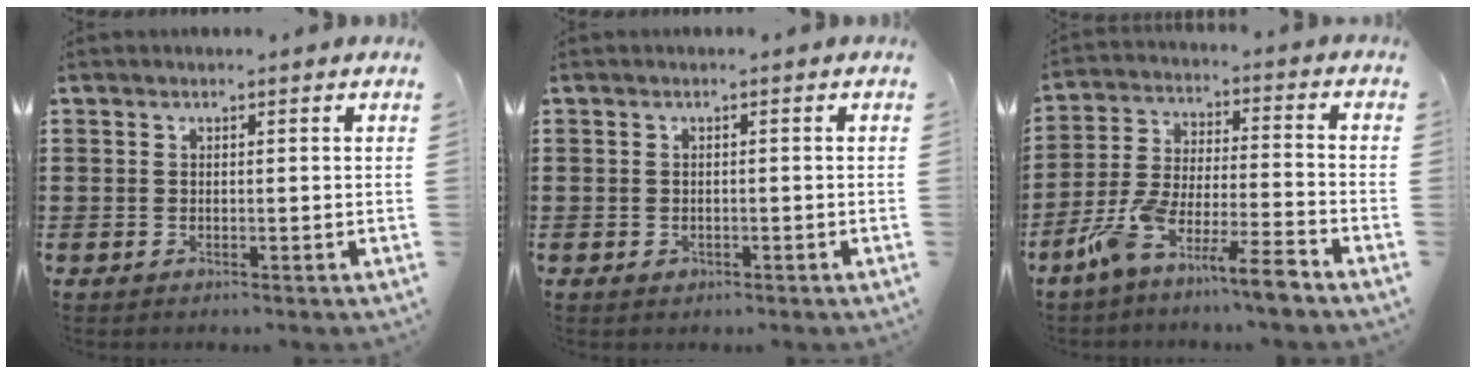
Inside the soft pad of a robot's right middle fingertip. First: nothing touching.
{"total": 0.6, "force": [-0.2, 0.4, 0.3], "torque": [-0.009, -0.002, -0.004]}
{"total": 9.8, "force": [-8.1, 0.7, 5.4], "torque": [-0.121, 0.006, -0.165]}